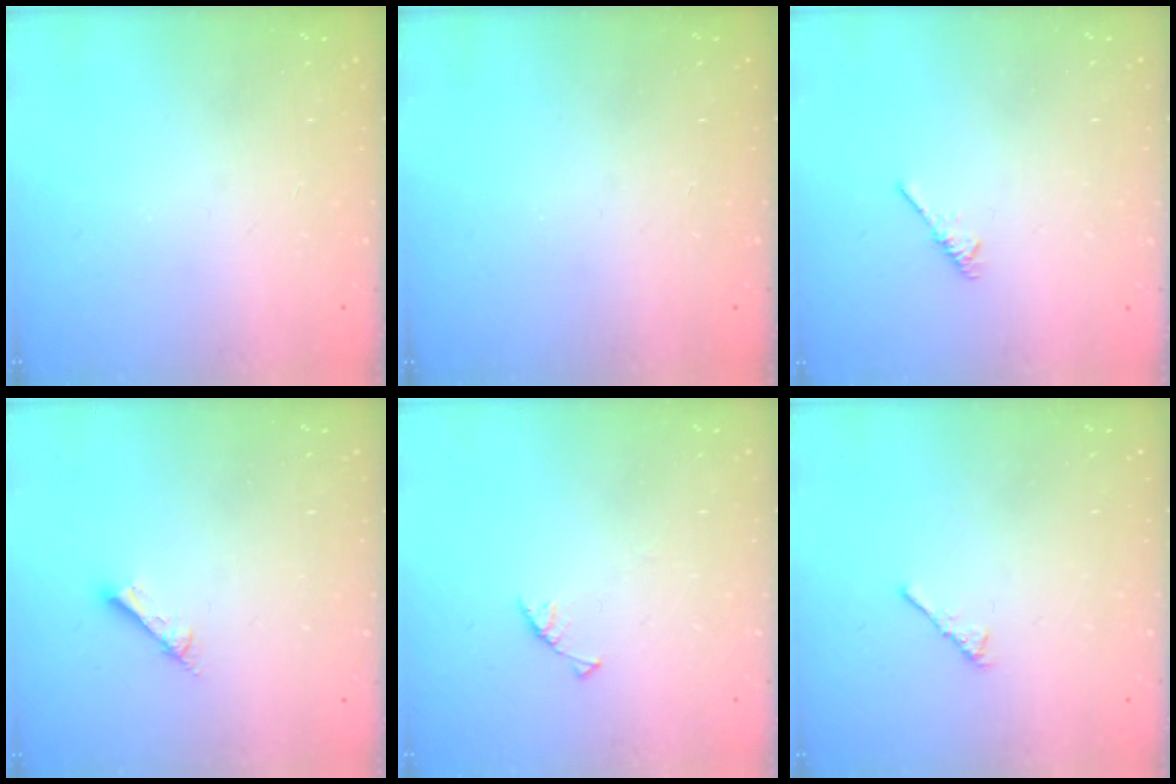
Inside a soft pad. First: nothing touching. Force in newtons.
{"total": 0.0}
{"total": 1.9, "press": 1.8, "slide": 0.5}
{"total": 2.6, "press": 2.6, "slide": 0.1}
{"total": 3.0, "press": 3.0, "slide": 0.3}
{"total": 2.9, "press": 2.8, "slide": 0.7}